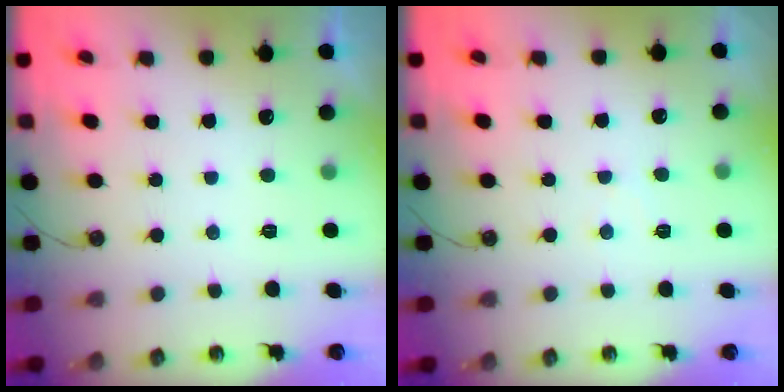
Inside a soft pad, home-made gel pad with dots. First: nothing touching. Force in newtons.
{"total": 3.1, "press": 3.1, "slide": 0.5}